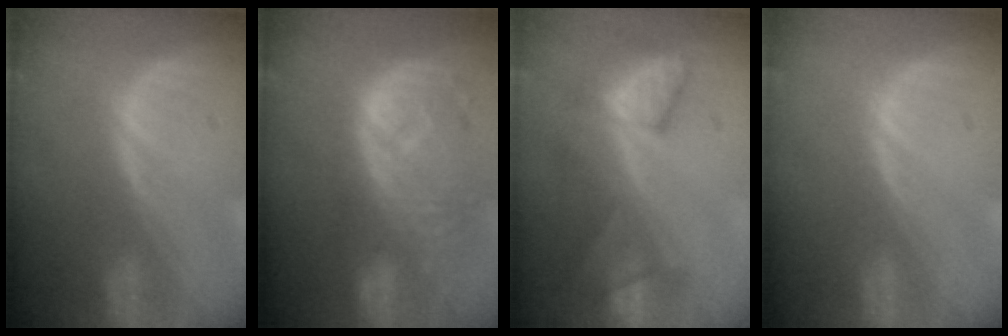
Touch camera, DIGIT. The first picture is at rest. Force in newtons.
{"total": 11.2, "press": 9.8, "slide": 5.4}
{"total": 7.8, "press": 7.6, "slide": 1.6}
{"total": 0.0}